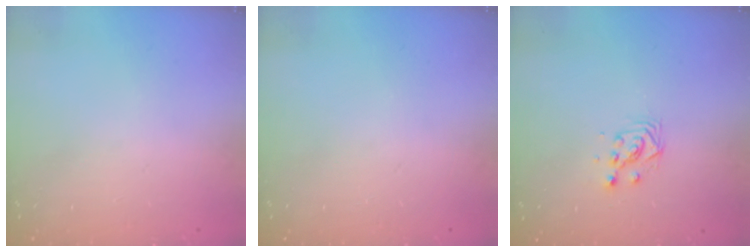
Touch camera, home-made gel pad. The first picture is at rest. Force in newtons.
{"total": 0.0}
{"total": 3.6, "press": 3.6, "slide": 0.1}